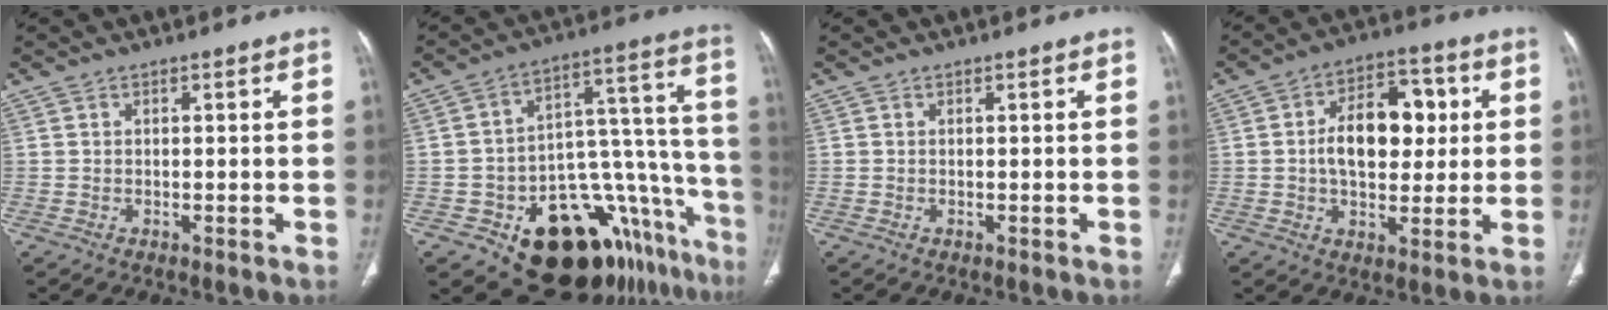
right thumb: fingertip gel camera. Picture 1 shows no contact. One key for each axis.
{"total": 24.9, "fx": -13.7, "fy": 12.7, "fz": 16.4, "tx": -0.116, "ty": 0.136, "tz": -0.180}
{"total": 0.0}
{"total": 13.7, "fx": 1.5, "fy": 8.4, "fz": 10.7, "tx": -0.130, "ty": 0.017, "tz": 0.020}